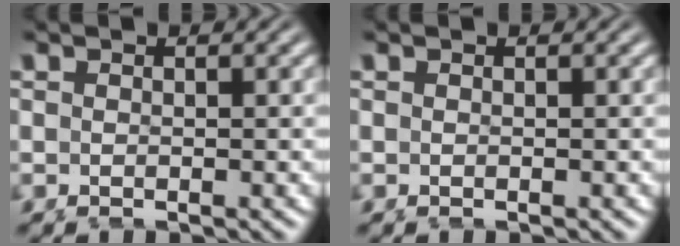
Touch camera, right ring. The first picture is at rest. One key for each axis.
{"total": 0.0}